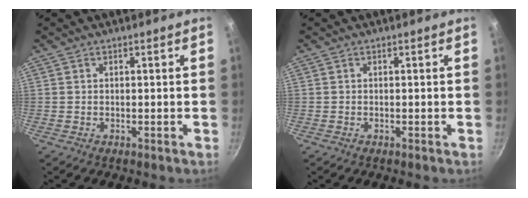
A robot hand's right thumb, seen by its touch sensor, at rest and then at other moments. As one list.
[{"total": 0.0}]